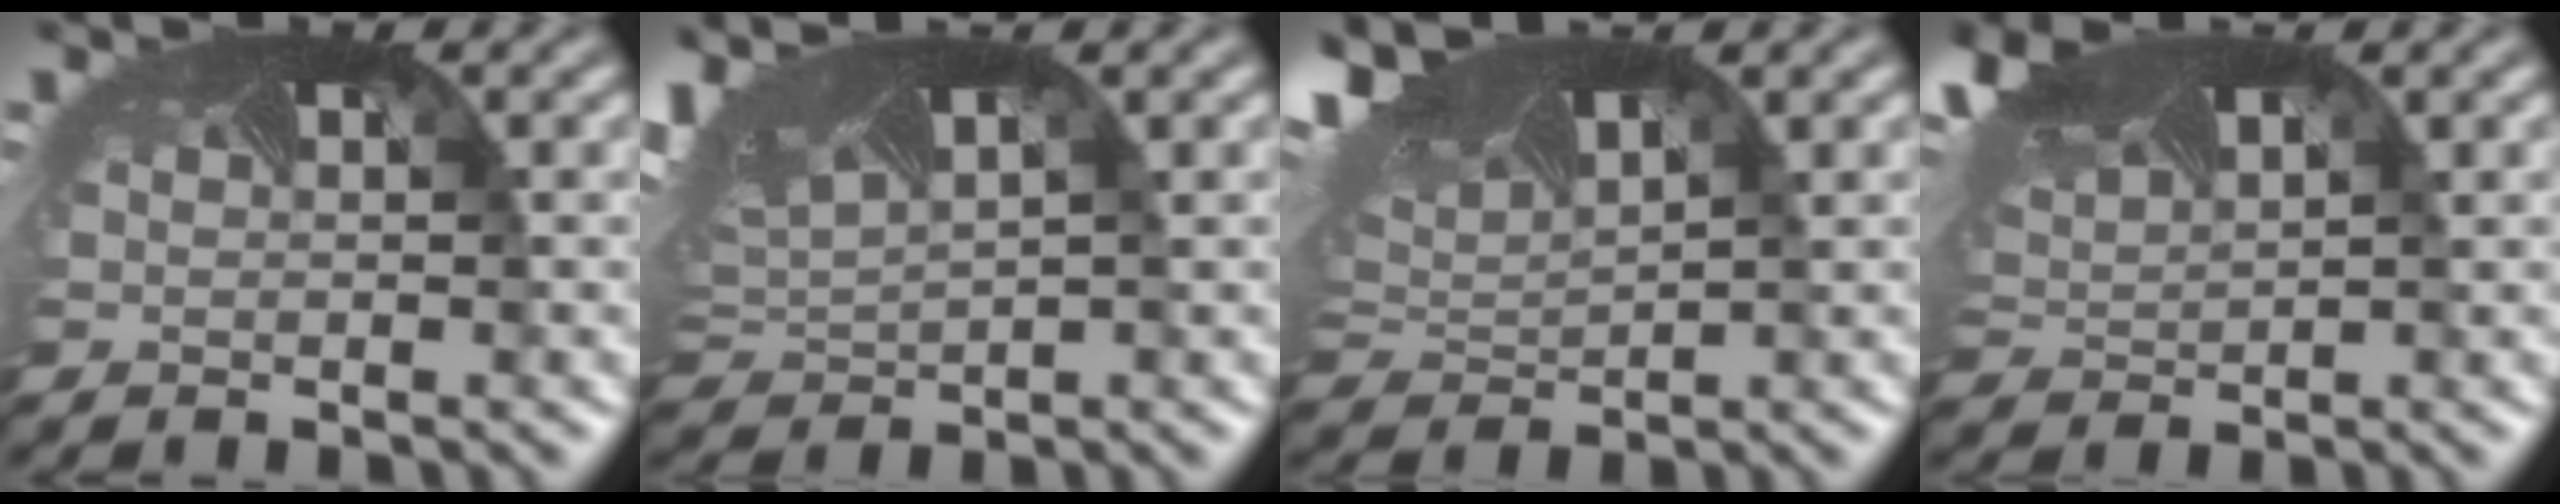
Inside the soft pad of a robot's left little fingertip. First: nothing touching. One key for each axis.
{"total": 7.7, "fx": 3.5, "fy": 3.4, "fz": 5.9, "tx": -0.132, "ty": 0.016, "tz": 0.065}
{"total": 9.5, "fx": 5.0, "fy": 4.3, "fz": 6.8, "tx": -0.145, "ty": 0.024, "tz": 0.089}
{"total": 7.2, "fx": 4.4, "fy": 3.3, "fz": 4.7, "tx": -0.120, "ty": 0.019, "tz": 0.077}